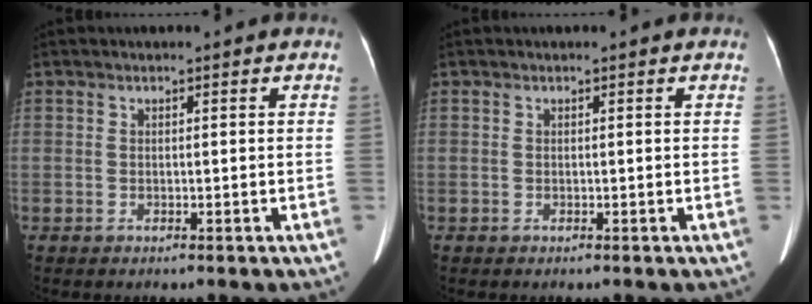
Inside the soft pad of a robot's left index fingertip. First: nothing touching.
{"total": 0.0}